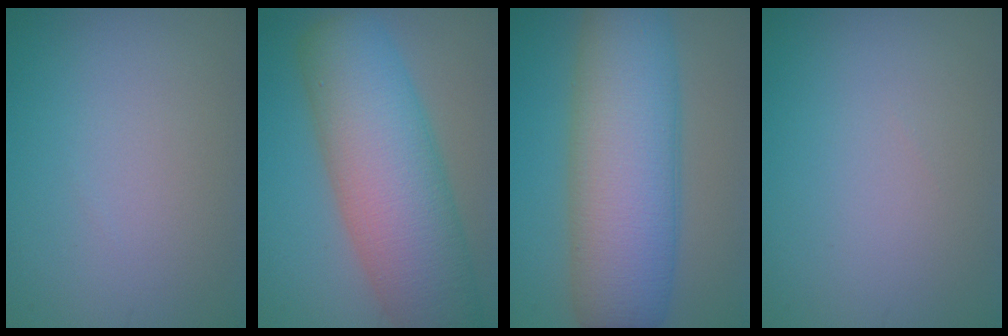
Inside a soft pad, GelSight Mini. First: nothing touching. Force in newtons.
{"total": 11.3, "press": 11.3, "slide": 0.6}
{"total": 11.7, "press": 11.7, "slide": 0.4}
{"total": 0.0}